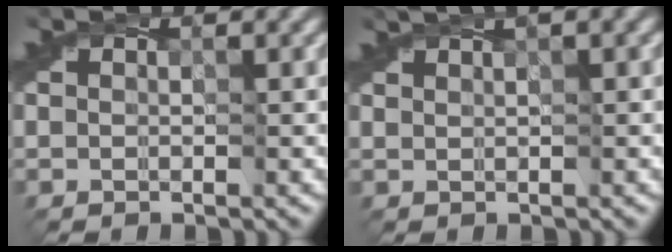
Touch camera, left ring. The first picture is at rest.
{"total": 2.6, "force": [1.4, 0.3, 2.1], "torque": [-0.032, 0.007, 0.018]}